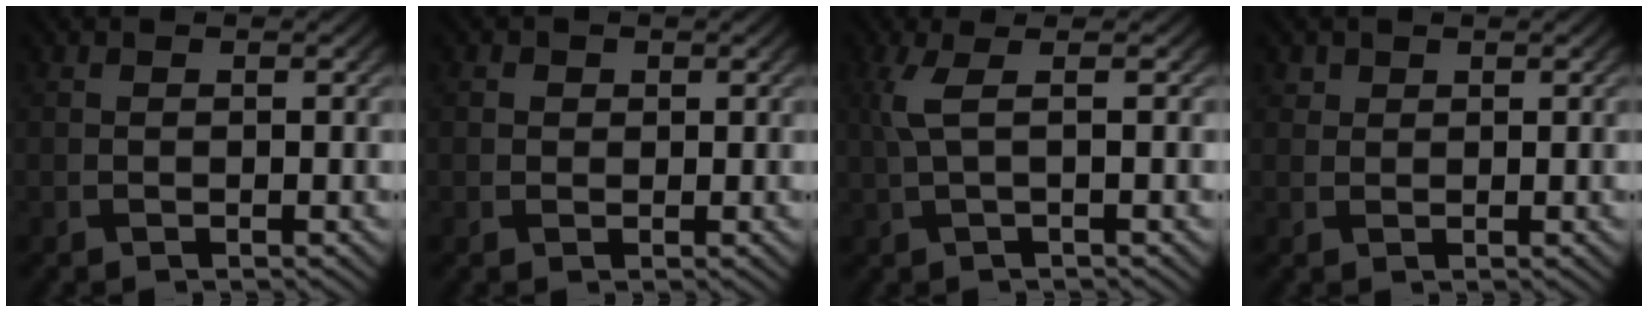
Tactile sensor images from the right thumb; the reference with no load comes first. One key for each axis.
{"total": 1.0, "fx": 0.3, "fy": 1.0, "fz": 0.2, "tx": -0.002, "ty": -0.002, "tz": 0.000}
{"total": 3.7, "fx": 0.7, "fy": 0.8, "fz": 3.6, "tx": -0.070, "ty": 0.010, "tz": 0.010}
{"total": 1.1, "fx": 0.7, "fy": 0.8, "fz": 0.2, "tx": -0.003, "ty": 0.000, "tz": 0.016}